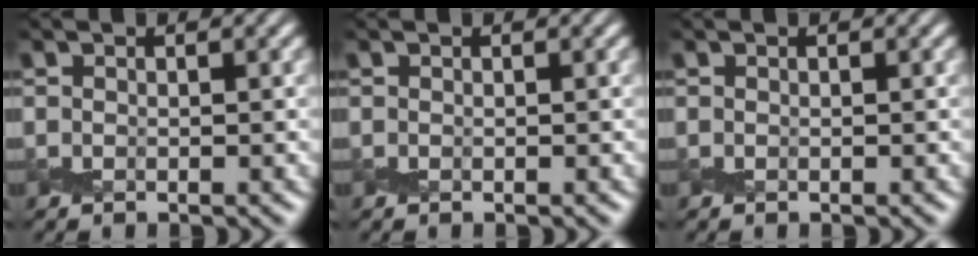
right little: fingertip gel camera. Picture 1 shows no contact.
{"total": 0.0}
{"total": 0.0}